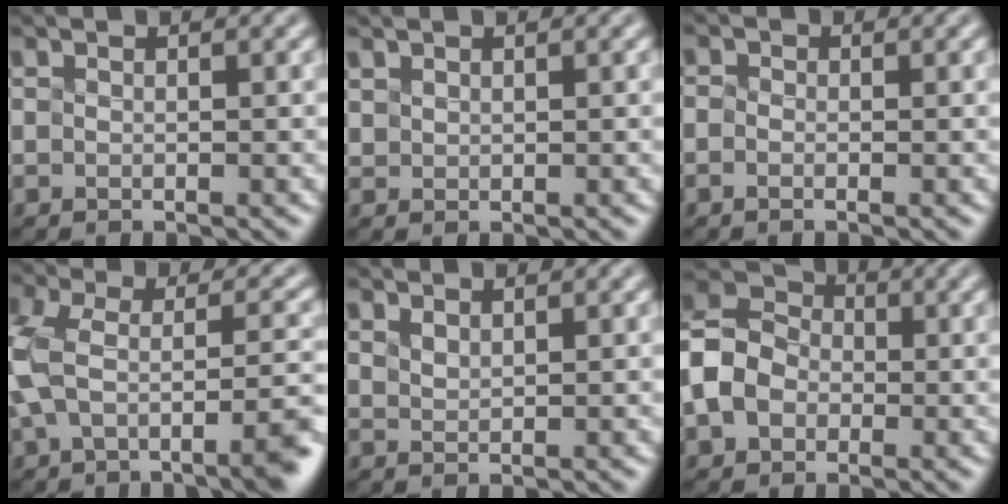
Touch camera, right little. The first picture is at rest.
{"total": 1.7, "force": [0.1, -1.0, -1.4], "torque": [0.000, -0.007, 0.034]}
{"total": 2.6, "force": [-1.6, -1.2, -1.6], "torque": [0.004, -0.017, -0.003]}
{"total": 6.4, "force": [-3.7, 1.8, 4.9], "torque": [-0.127, -0.021, -0.041]}
{"total": 1.4, "force": [0.0, -0.8, -1.1], "torque": [0.001, -0.014, 0.030]}
{"total": 4.4, "force": [-2.5, 3.3, 1.5], "torque": [-0.062, -0.001, -0.033]}